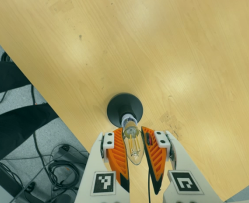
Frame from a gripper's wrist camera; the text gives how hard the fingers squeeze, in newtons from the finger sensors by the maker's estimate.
{"total": 20.4, "left": 21.6, "right": 19.2}